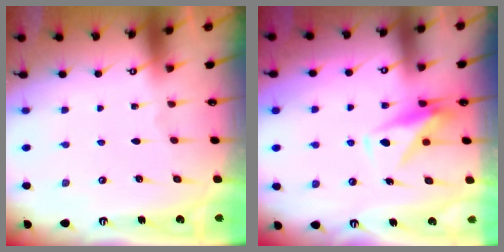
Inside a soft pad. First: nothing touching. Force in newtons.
{"total": 8.3, "press": 8.3, "slide": 0.3}